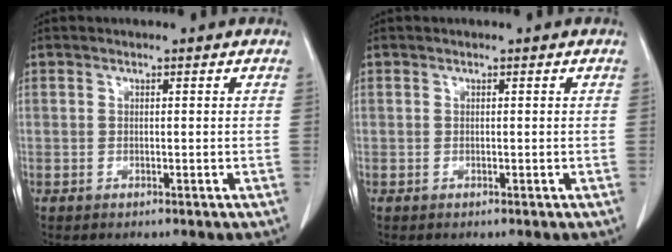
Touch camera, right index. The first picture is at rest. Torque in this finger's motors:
{"motor_torque": [0.00, 0.00, 0.00, 0.00]}